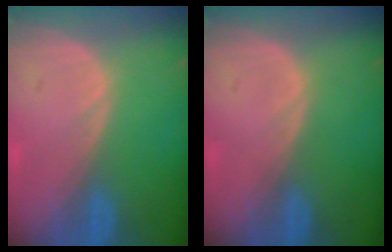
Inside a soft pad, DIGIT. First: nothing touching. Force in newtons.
{"total": 0.0}